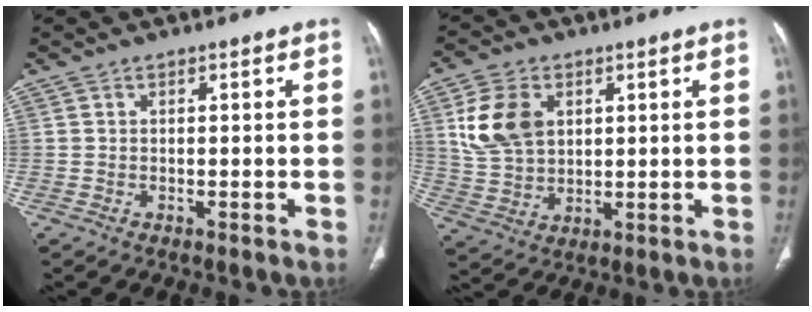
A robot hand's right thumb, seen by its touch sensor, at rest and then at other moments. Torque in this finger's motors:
{"motor_torque": [1.64, 1.49, 0.57, -0.80, 0.29]}